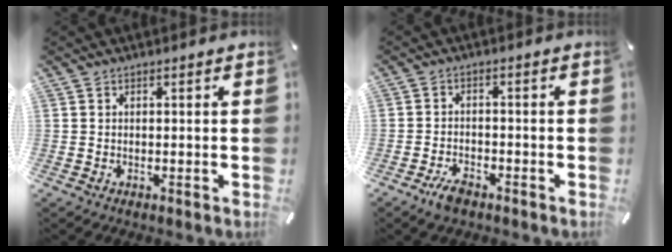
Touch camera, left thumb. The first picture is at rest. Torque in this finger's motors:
{"motor_torque": [-0.30, 0.66, -0.07, 0.16, 0.03]}